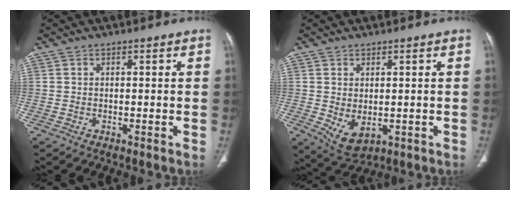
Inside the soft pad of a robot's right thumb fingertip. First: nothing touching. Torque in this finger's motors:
{"motor_torque": [-0.36, 0.54, 0.33, 0.54, 0.15]}